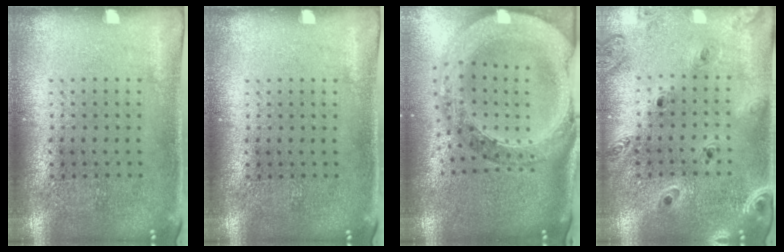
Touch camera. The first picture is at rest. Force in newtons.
{"total": 0.0}
{"total": 2.6, "press": 2.3, "slide": 1.3}
{"total": 1.3, "press": 1.3, "slide": 0.2}